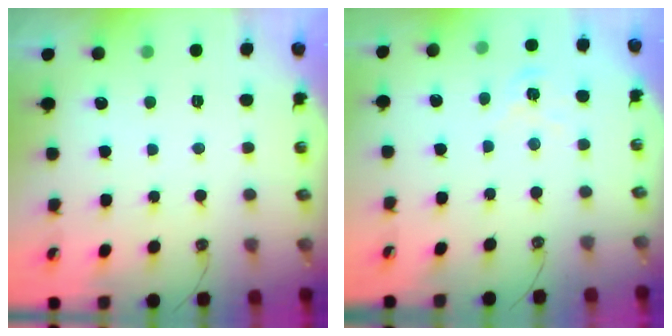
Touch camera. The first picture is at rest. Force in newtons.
{"total": 6.3, "press": 6.3, "slide": 0.5}